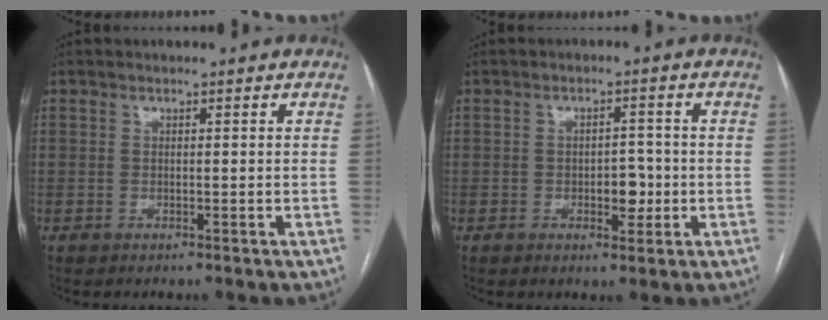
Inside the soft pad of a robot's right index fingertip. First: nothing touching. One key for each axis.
{"total": 3.8, "fx": -0.8, "fy": 2.1, "fz": 3.1, "tx": -0.038, "ty": 0.006, "tz": -0.008}